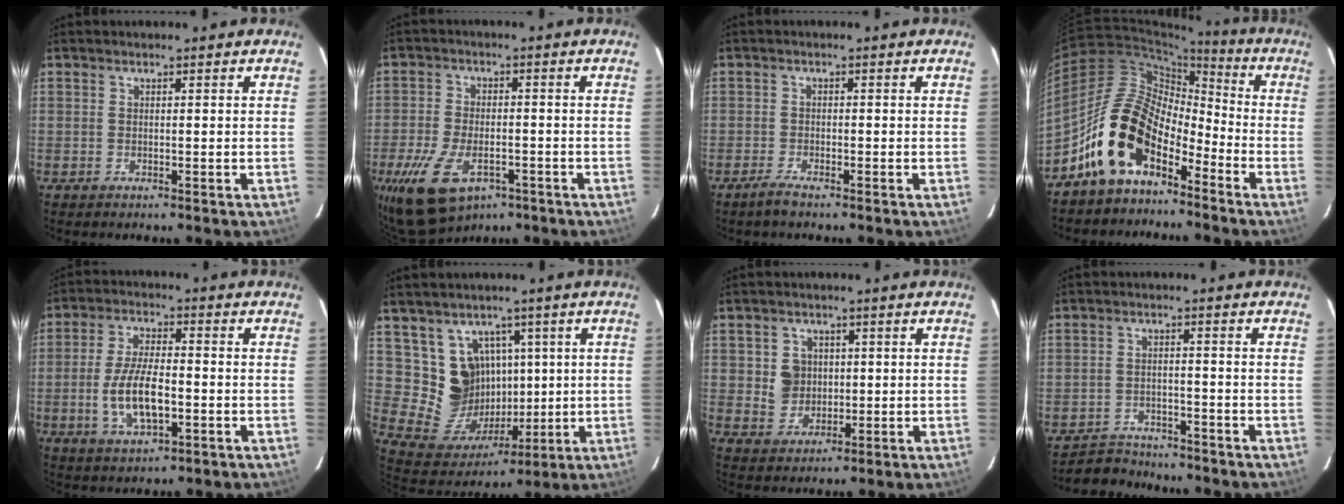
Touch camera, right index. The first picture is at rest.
{"total": 13.8, "force": [-7.4, 7.5, 8.9], "torque": [-0.204, -0.028, -0.124]}
{"total": 2.3, "force": [-1.9, 0.3, 1.2], "torque": [-0.034, -0.004, -0.040]}
{"total": 14.6, "force": [-8.7, 7.8, 8.7], "torque": [-0.159, 0.018, -0.169]}
{"total": 10.1, "force": [-2.4, 3.9, 9.0], "torque": [-0.180, -0.003, -0.040]}
{"total": 12.8, "force": [3.9, 11.3, 4.6], "torque": [-0.103, 0.004, 0.100]}
{"total": 5.4, "force": [0.7, 5.1, 1.7], "torque": [-0.035, 0.011, 0.023]}
{"total": 6.5, "force": [-6.1, 2.3, 0.4], "torque": [-0.028, 0.007, -0.097]}